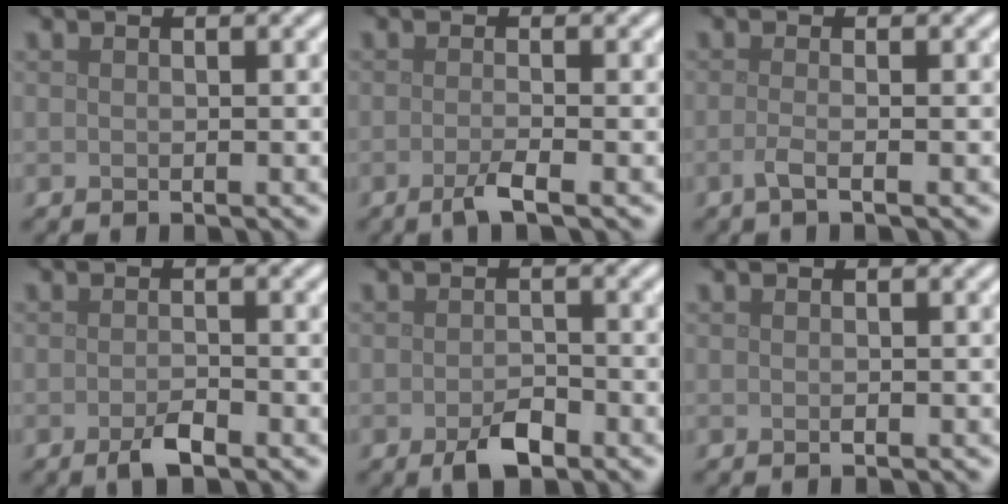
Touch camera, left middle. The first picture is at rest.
{"total": 2.0, "force": [-1.0, 0.4, 1.7], "torque": [-0.027, -0.001, -0.026]}
{"total": 1.8, "force": [-0.6, 0.6, 1.6], "torque": [-0.025, -0.005, -0.021]}
{"total": 2.0, "force": [-1.2, 0.6, 1.5], "torque": [-0.030, -0.002, -0.024]}
{"total": 2.7, "force": [-1.6, 1.2, 1.8], "torque": [-0.033, -0.002, -0.029]}
{"total": 0.0}